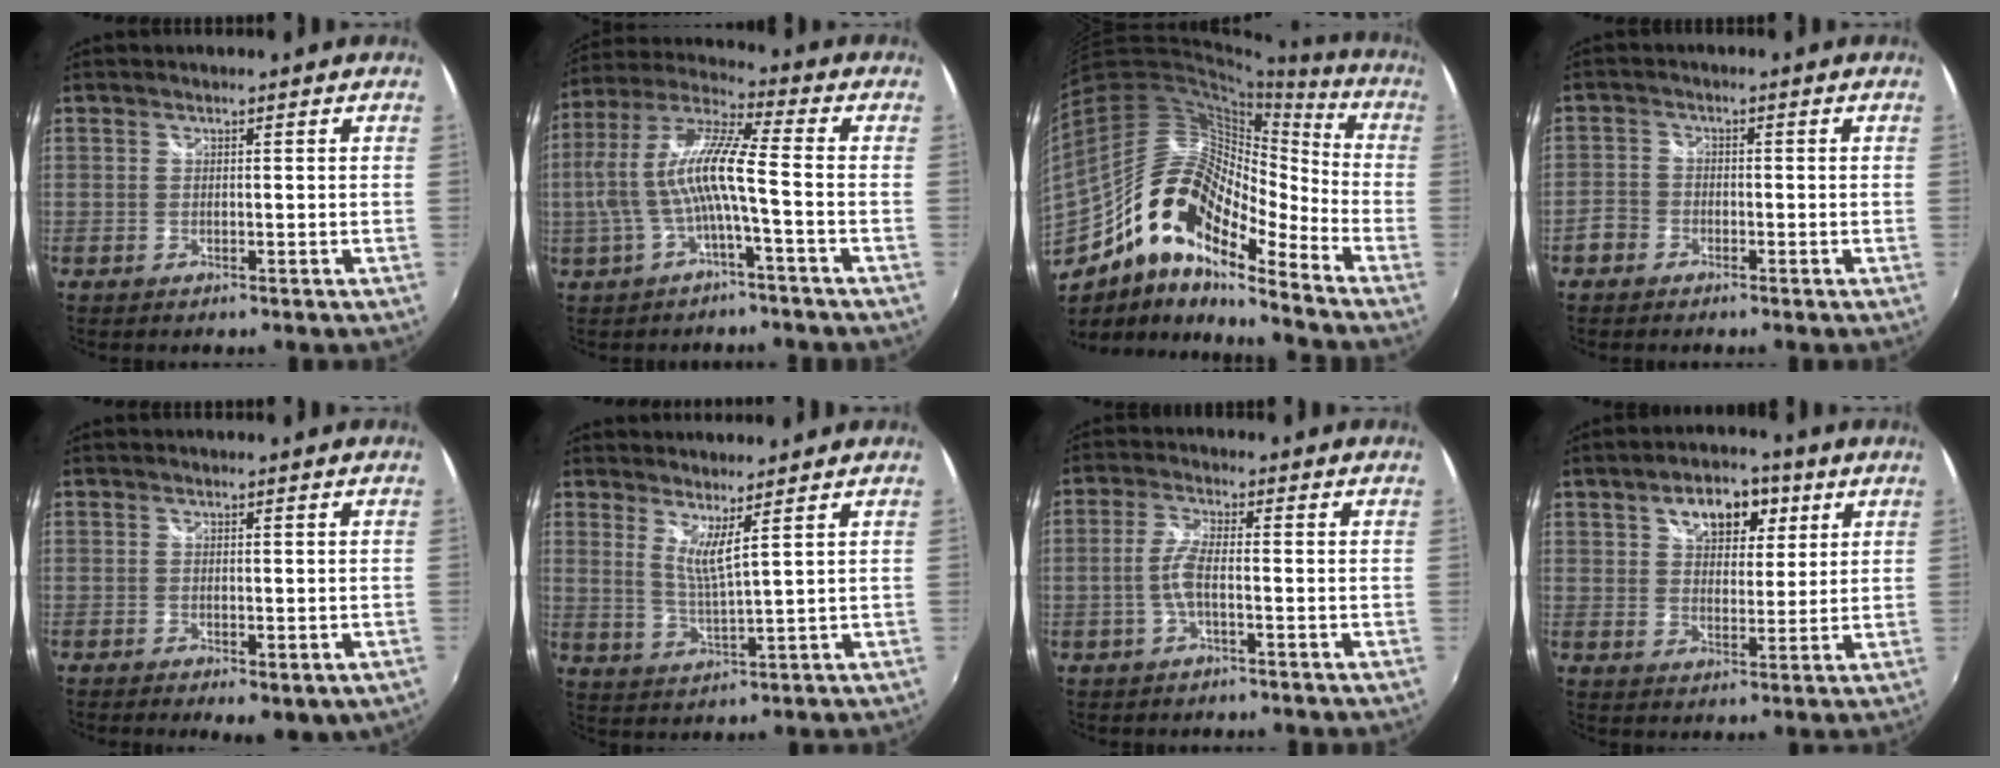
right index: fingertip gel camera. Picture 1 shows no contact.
{"total": 11.5, "force": [-1.8, 1.1, 11.3], "torque": [-0.218, 0.007, -0.028]}
{"total": 19.7, "force": [-11.7, 7.2, 14.1], "torque": [-0.236, -0.015, -0.231]}
{"total": 3.4, "force": [-2.1, 2.6, 0.6], "torque": [-0.018, 0.007, -0.044]}
{"total": 5.2, "force": [-2.2, 2.1, 4.2], "torque": [-0.067, -0.024, -0.025]}
{"total": 4.6, "force": [3.4, -0.4, 3.1], "torque": [-0.058, -0.012, 0.057]}
{"total": 4.1, "force": [-1.2, 0.7, 3.9], "torque": [-0.088, 0.003, -0.023]}
{"total": 10.4, "force": [5.1, 6.2, 6.6], "torque": [-0.107, 0.029, 0.082]}